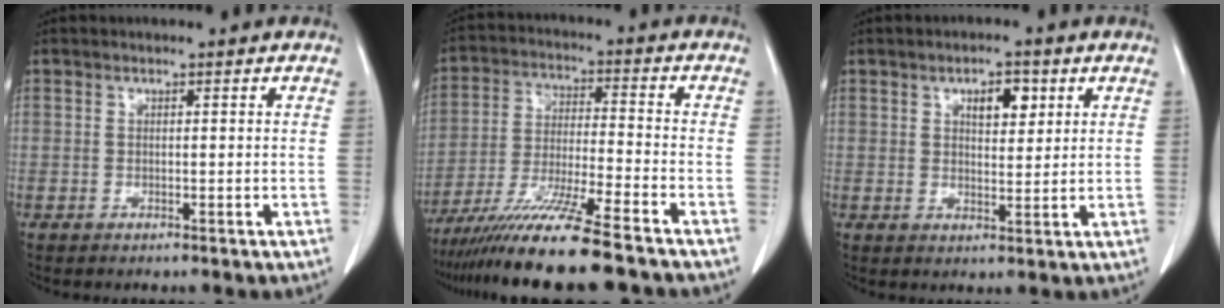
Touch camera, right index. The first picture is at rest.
{"total": 13.6, "force": [-11.0, -1.0, 8.0], "torque": [-0.139, -0.031, -0.188]}
{"total": 4.5, "force": [2.0, 2.0, 3.6], "torque": [-0.056, 0.001, 0.032]}